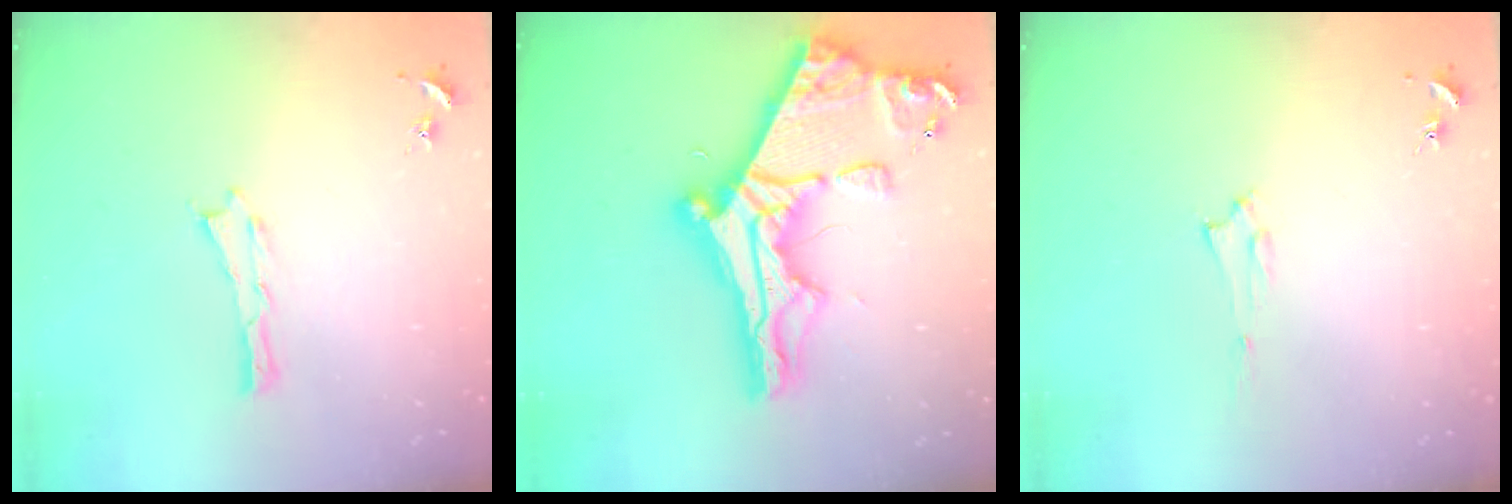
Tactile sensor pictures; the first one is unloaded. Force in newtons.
{"total": 14.3, "press": 14.3, "slide": 1.2}
{"total": 1.5, "press": 1.5, "slide": 0.2}